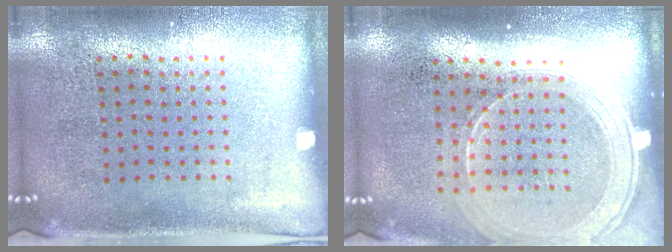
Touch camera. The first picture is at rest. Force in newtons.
{"total": 1.8, "press": 1.6, "slide": 0.8}